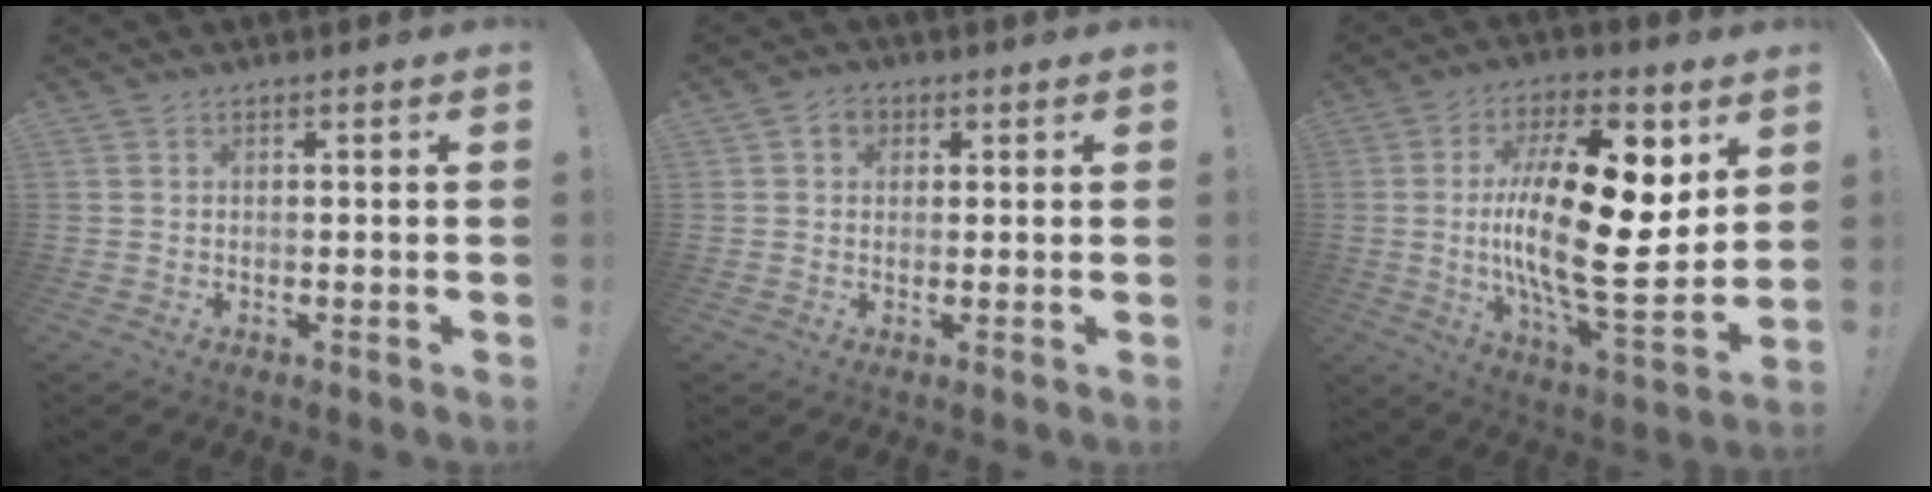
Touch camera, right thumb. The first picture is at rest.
{"total": 3.5, "force": [1.2, 3.0, 1.5], "torque": [-0.019, 0.000, 0.022]}
{"total": 26.2, "force": [2.8, 9.7, 24.2], "torque": [-0.440, -0.022, 0.046]}